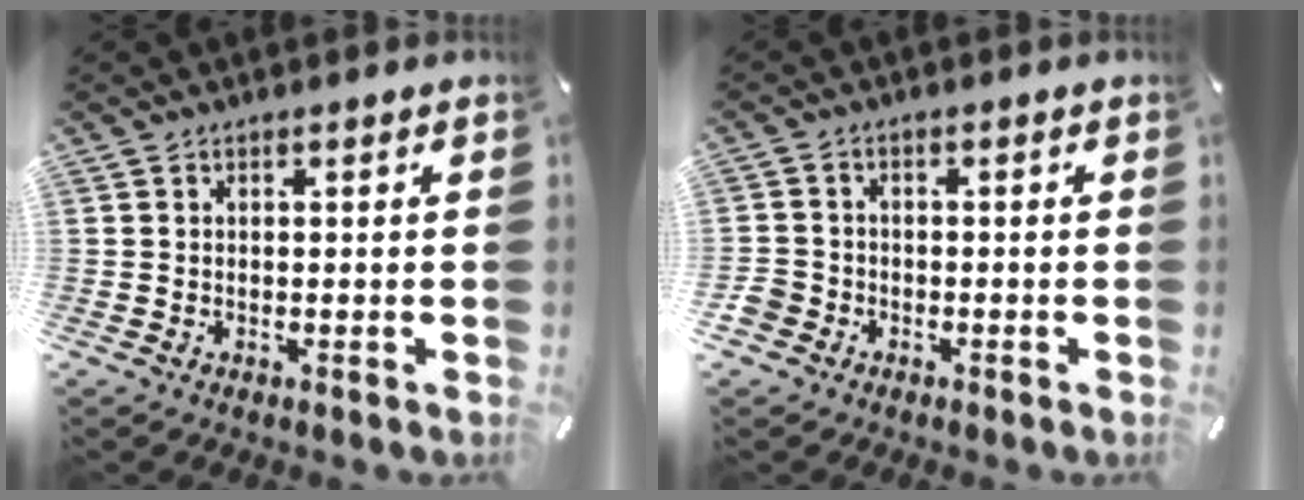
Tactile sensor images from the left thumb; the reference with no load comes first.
{"total": 3.7, "force": [-1.8, 3.1, 1.0], "torque": [-0.019, 0.008, -0.036]}